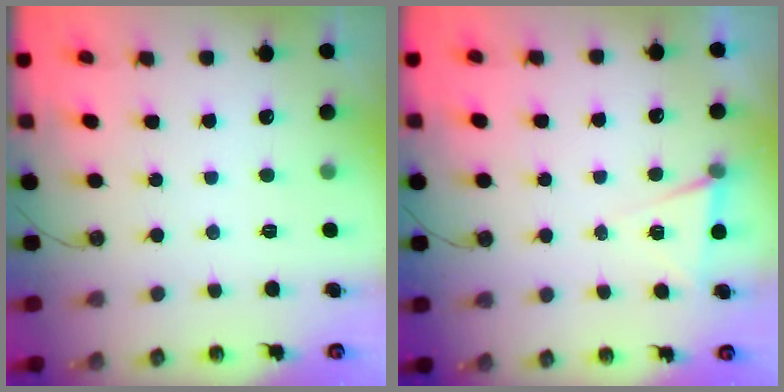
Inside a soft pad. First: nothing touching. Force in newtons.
{"total": 5.8, "press": 3.5, "slide": 4.6}